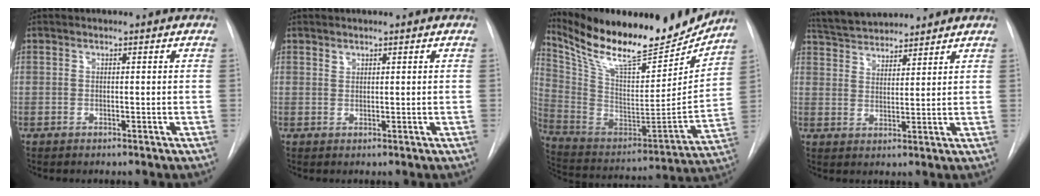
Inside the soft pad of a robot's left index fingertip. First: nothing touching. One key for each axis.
{"total": 0.8, "fx": 0.7, "fy": 0.3, "fz": 0.1, "tx": 0.001, "ty": 0.000, "tz": 0.012}
{"total": 24.3, "fx": 20.7, "fy": 5.1, "fz": 11.8, "tx": -0.219, "ty": -0.033, "tz": 0.332}
{"total": 8.3, "fx": 8.0, "fy": 1.5, "fz": 2.0, "tx": -0.043, "ty": 0.022, "tz": 0.138}